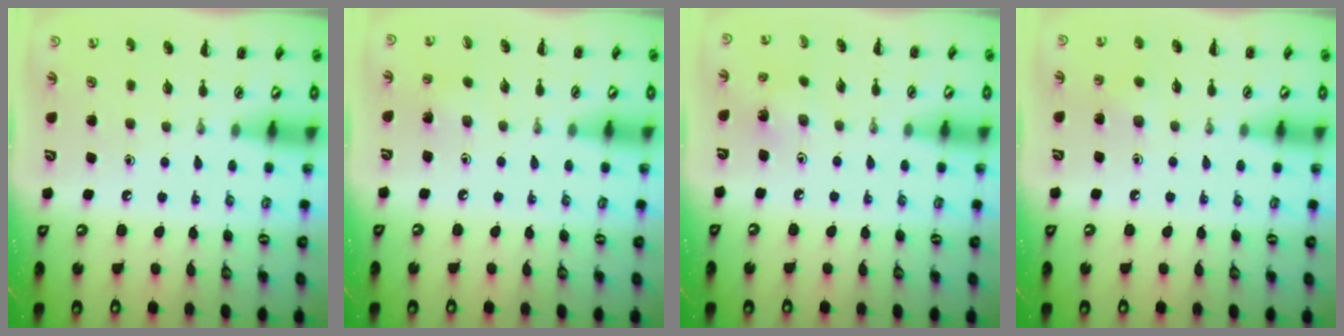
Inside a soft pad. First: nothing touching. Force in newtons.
{"total": 4.7, "press": 4.5, "slide": 1.3}
{"total": 2.6, "press": 2.5, "slide": 0.8}
{"total": 4.3, "press": 4.1, "slide": 1.3}